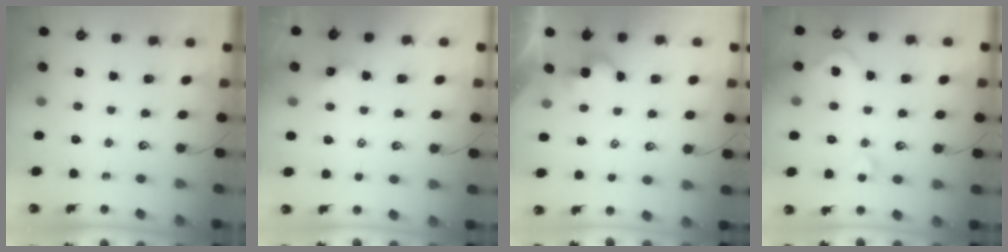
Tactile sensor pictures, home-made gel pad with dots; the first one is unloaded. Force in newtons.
{"total": 2.9, "press": 2.9, "slide": 0.1}
{"total": 3.6, "press": 3.6, "slide": 0.1}
{"total": 4.2, "press": 4.2, "slide": 0.3}